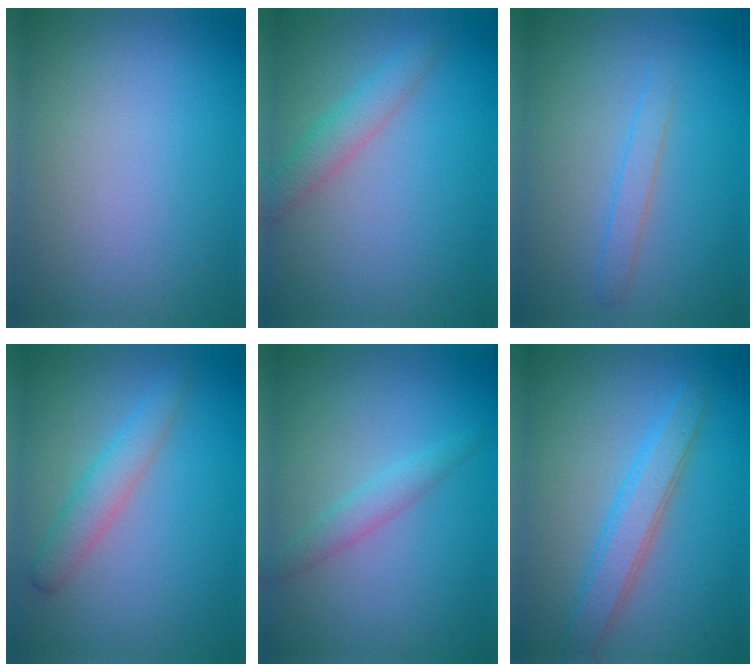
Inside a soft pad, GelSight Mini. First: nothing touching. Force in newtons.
{"total": 2.6, "press": 2.6, "slide": 0.2}
{"total": 1.5, "press": 1.4, "slide": 0.1}
{"total": 2.7, "press": 2.7, "slide": 0.1}
{"total": 1.8, "press": 1.8, "slide": 0.1}
{"total": 3.5, "press": 3.5, "slide": 0.1}